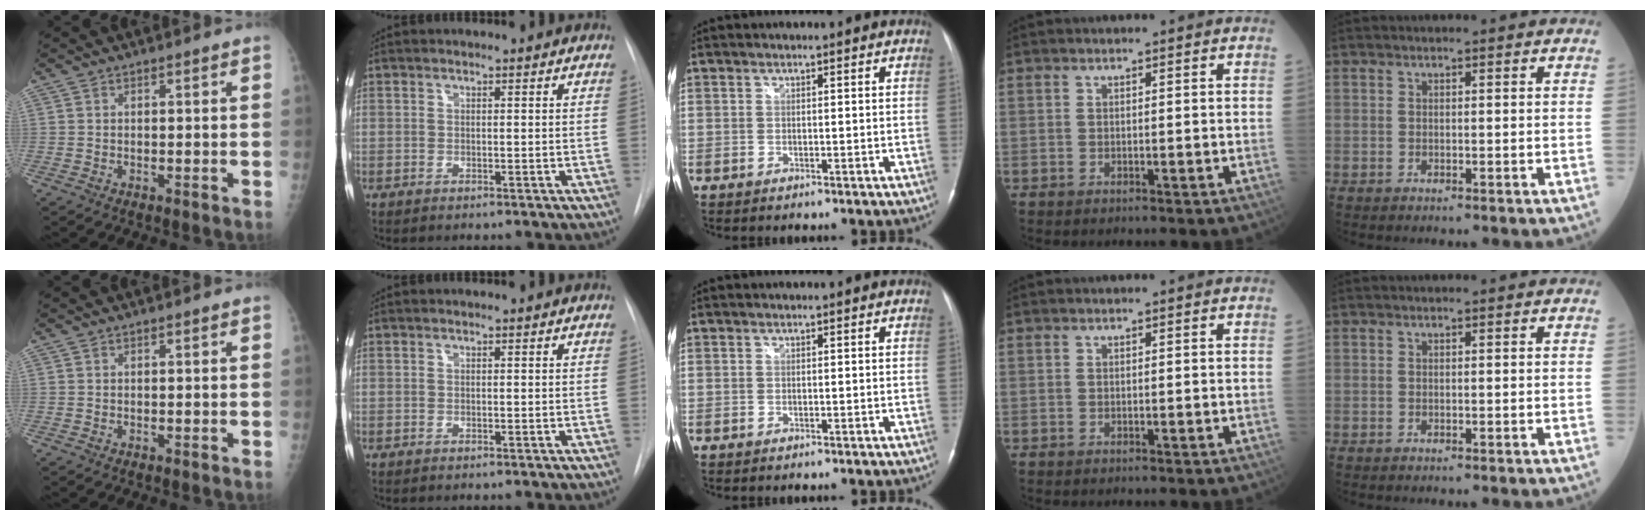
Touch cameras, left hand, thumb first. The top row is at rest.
{"index": {"total": 0.6, "force": [-0.6, 0.0, -0.1], "torque": [0.002, -0.005, -0.008]}}